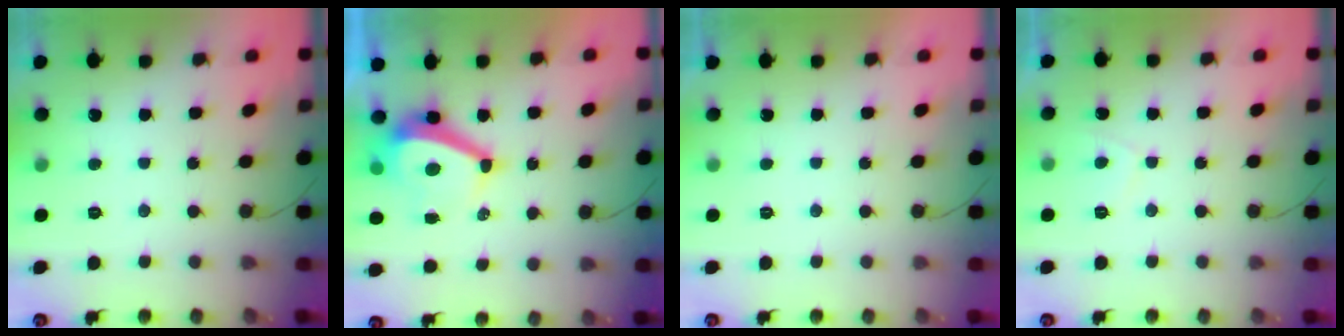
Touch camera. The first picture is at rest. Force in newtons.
{"total": 8.5, "press": 8.4, "slide": 1.0}
{"total": 2.1, "press": 2.1, "slide": 0.4}
{"total": 1.8, "press": 1.7, "slide": 0.6}